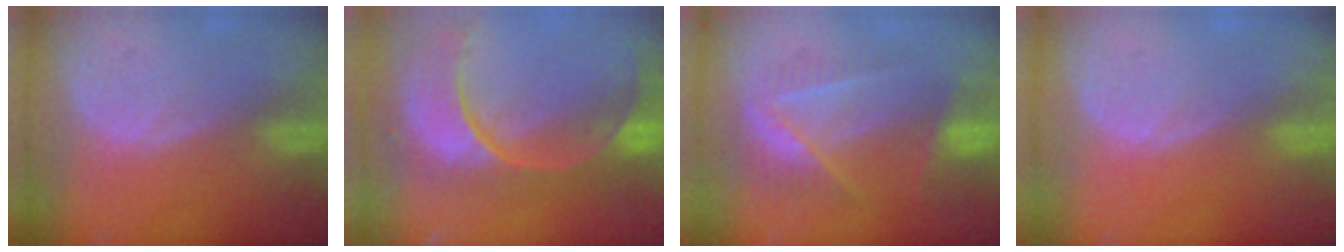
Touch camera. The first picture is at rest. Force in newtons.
{"total": 13.8, "press": 11.0, "slide": 8.4}
{"total": 7.2, "press": 6.7, "slide": 2.8}
{"total": 0.0}